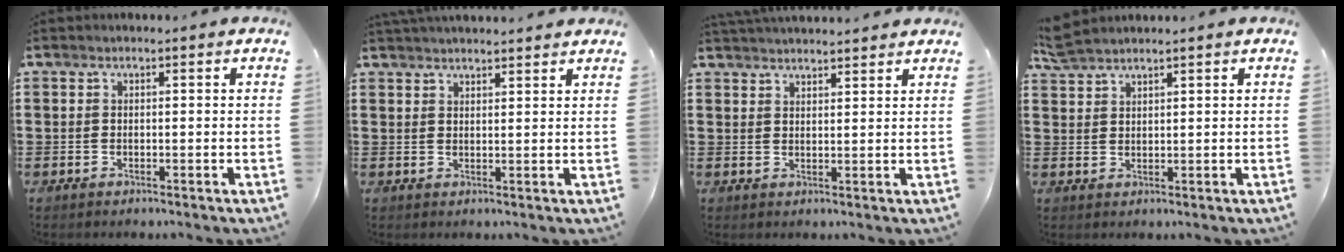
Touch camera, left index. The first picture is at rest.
{"total": 2.2, "force": [2.2, 0.0, 0.0], "torque": [-0.006, -0.001, 0.043]}
{"total": 2.5, "force": [2.5, -0.1, 0.0], "torque": [-0.007, -0.005, 0.049]}
{"total": 2.9, "force": [2.8, 0.3, 0.9], "torque": [-0.025, 0.000, 0.054]}